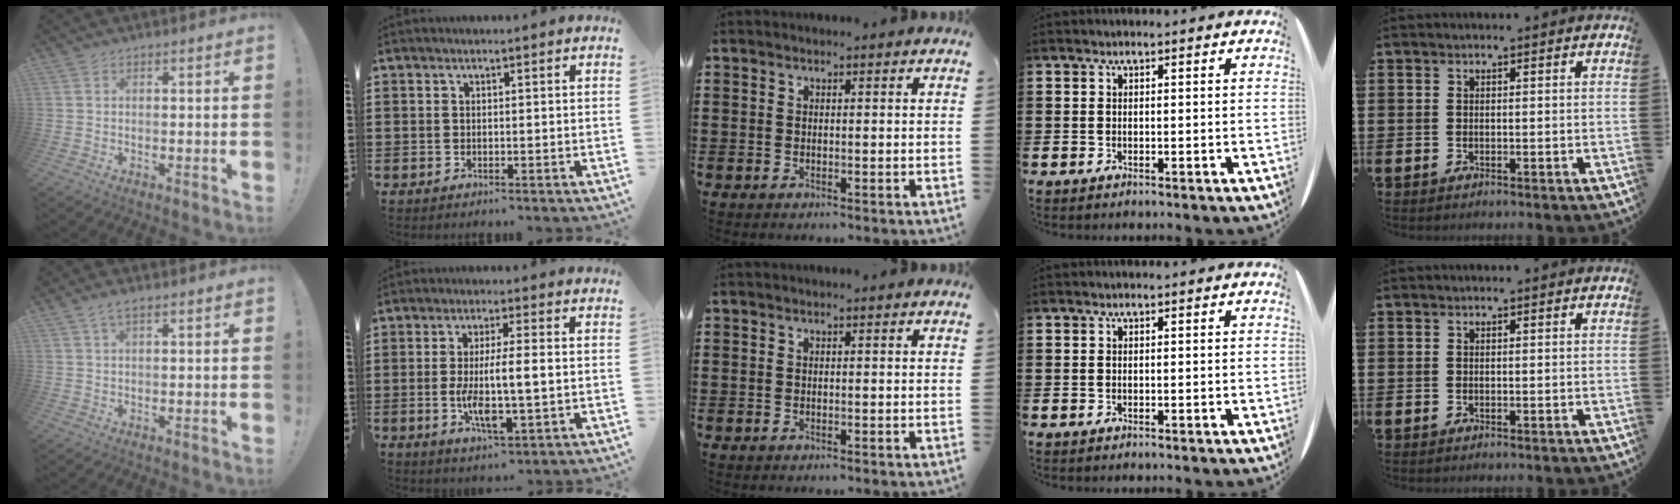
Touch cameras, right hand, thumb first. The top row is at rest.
{"thumb": {"total": 2.5, "force": [1.5, 0.4, 2.0], "torque": [-0.036, -0.001, 0.025]}, "index": {"total": 8.1, "force": [-0.6, 1.9, 7.8], "torque": [-0.149, -0.007, -0.012]}}